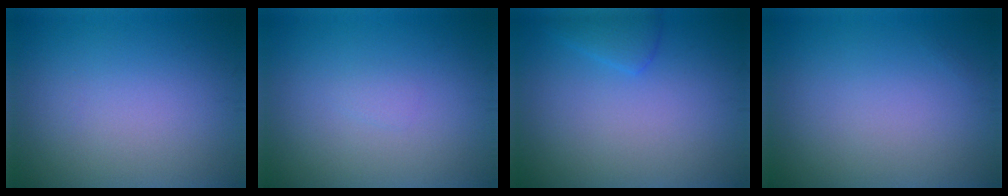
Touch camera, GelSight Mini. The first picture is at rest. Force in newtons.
{"total": 0.6, "press": 0.6, "slide": 0.1}
{"total": 1.7, "press": 1.7, "slide": 0.1}
{"total": 0.0}